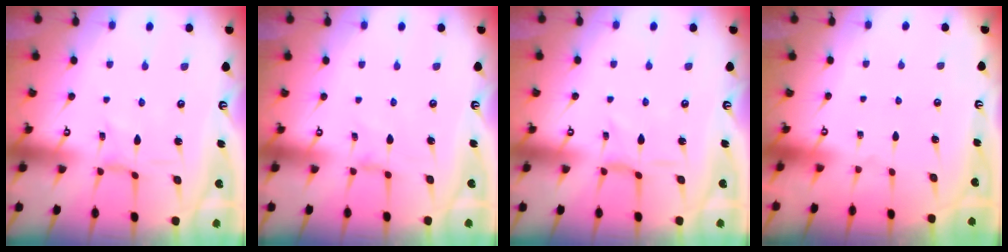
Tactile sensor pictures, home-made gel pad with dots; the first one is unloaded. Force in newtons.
{"total": 1.5, "press": 1.4, "slide": 0.3}
{"total": 1.9, "press": 1.8, "slide": 0.5}
{"total": 0.0}